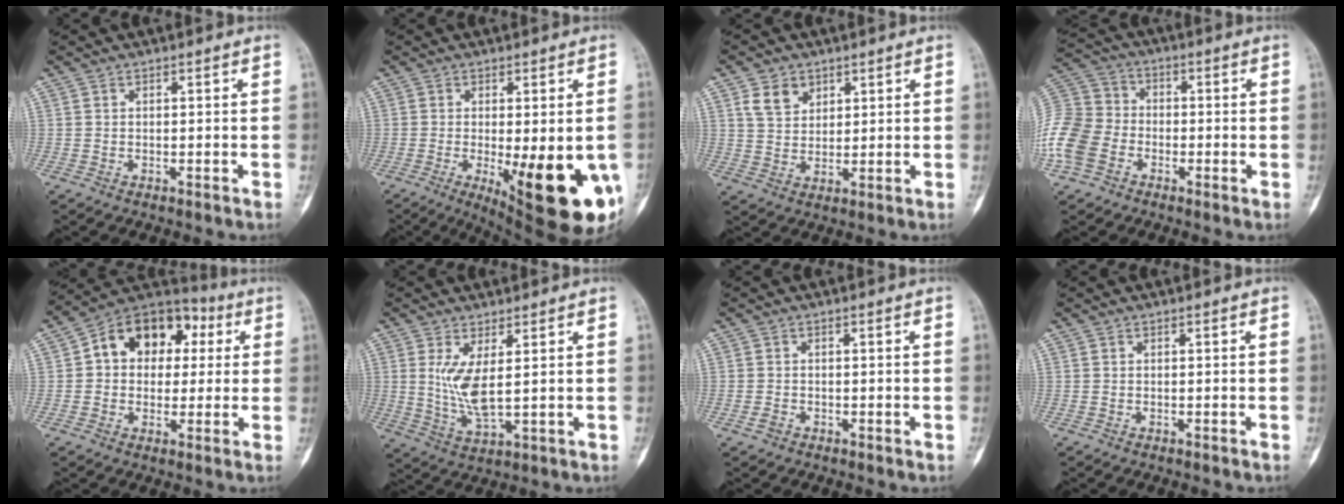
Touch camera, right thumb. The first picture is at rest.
{"total": 18.5, "force": [-5.5, 5.9, 16.6], "torque": [-0.174, -0.021, -0.055]}
{"total": 5.7, "force": [3.0, 4.1, 2.5], "torque": [-0.027, -0.016, 0.062]}
{"total": 13.5, "force": [-4.7, 10.7, 6.7], "torque": [-0.146, 0.035, -0.098]}
{"total": 15.0, "force": [3.1, 11.1, 9.7], "torque": [-0.099, 0.030, 0.040]}
{"total": 6.8, "force": [1.6, 2.1, 6.3], "torque": [-0.134, -0.025, 0.042]}
{"total": 1.1, "force": [-0.6, 0.9, 0.2], "torque": [-0.003, 0.004, -0.013]}
{"total": 0.0}